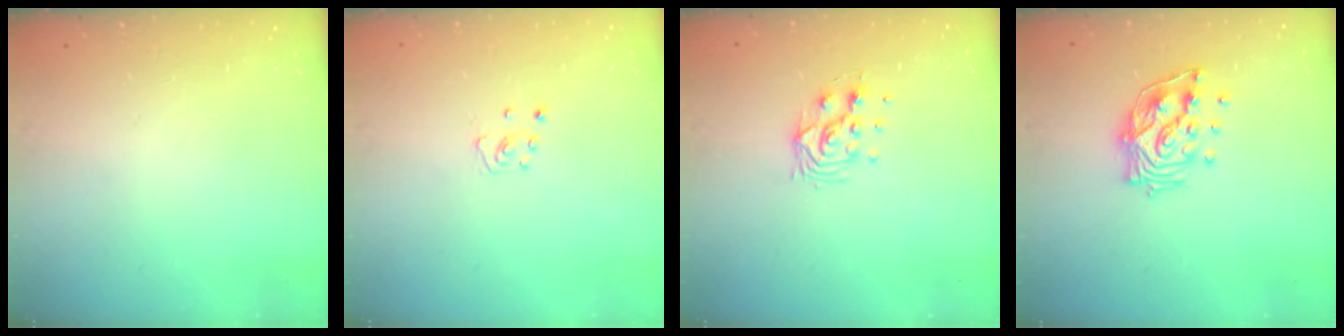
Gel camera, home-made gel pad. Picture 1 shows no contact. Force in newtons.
{"total": 3.3, "press": 3.3, "slide": 0.3}
{"total": 8.3, "press": 8.3, "slide": 0.7}
{"total": 14.2, "press": 14.1, "slide": 1.9}